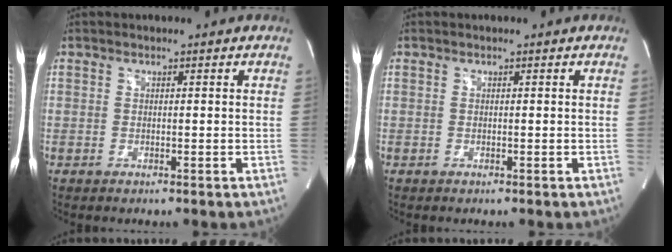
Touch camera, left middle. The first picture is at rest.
{"total": 0.0}